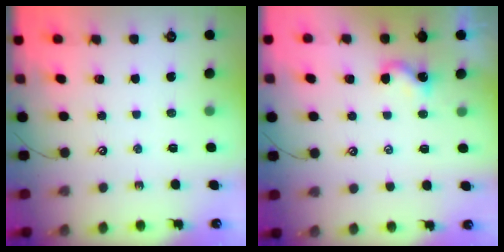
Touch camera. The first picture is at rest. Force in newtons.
{"total": 1.5, "press": 1.5, "slide": 0.2}